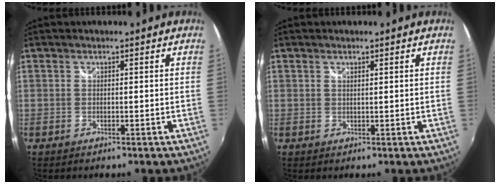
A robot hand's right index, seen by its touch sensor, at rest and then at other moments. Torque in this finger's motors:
{"motor_torque": [-0.10, 0.01, -0.04, 0.00]}